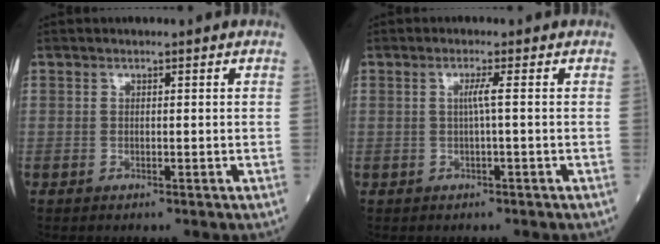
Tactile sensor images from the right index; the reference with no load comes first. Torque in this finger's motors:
{"motor_torque": [0.27, 0.04, 0.14, 0.05]}